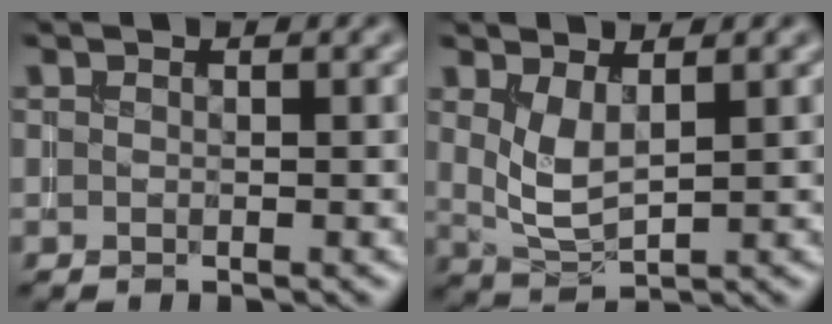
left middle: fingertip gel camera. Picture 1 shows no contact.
{"total": 3.0, "force": [1.2, 1.2, 2.5], "torque": [-0.060, -0.011, 0.031]}